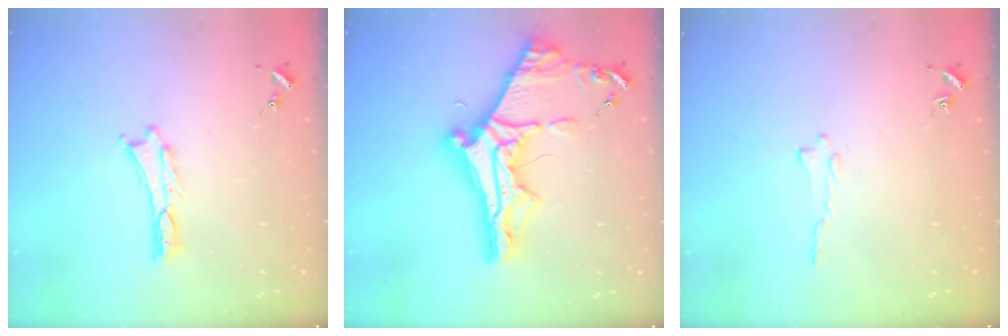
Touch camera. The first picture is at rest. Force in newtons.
{"total": 10.6, "press": 10.5, "slide": 1.3}
{"total": 0.0}